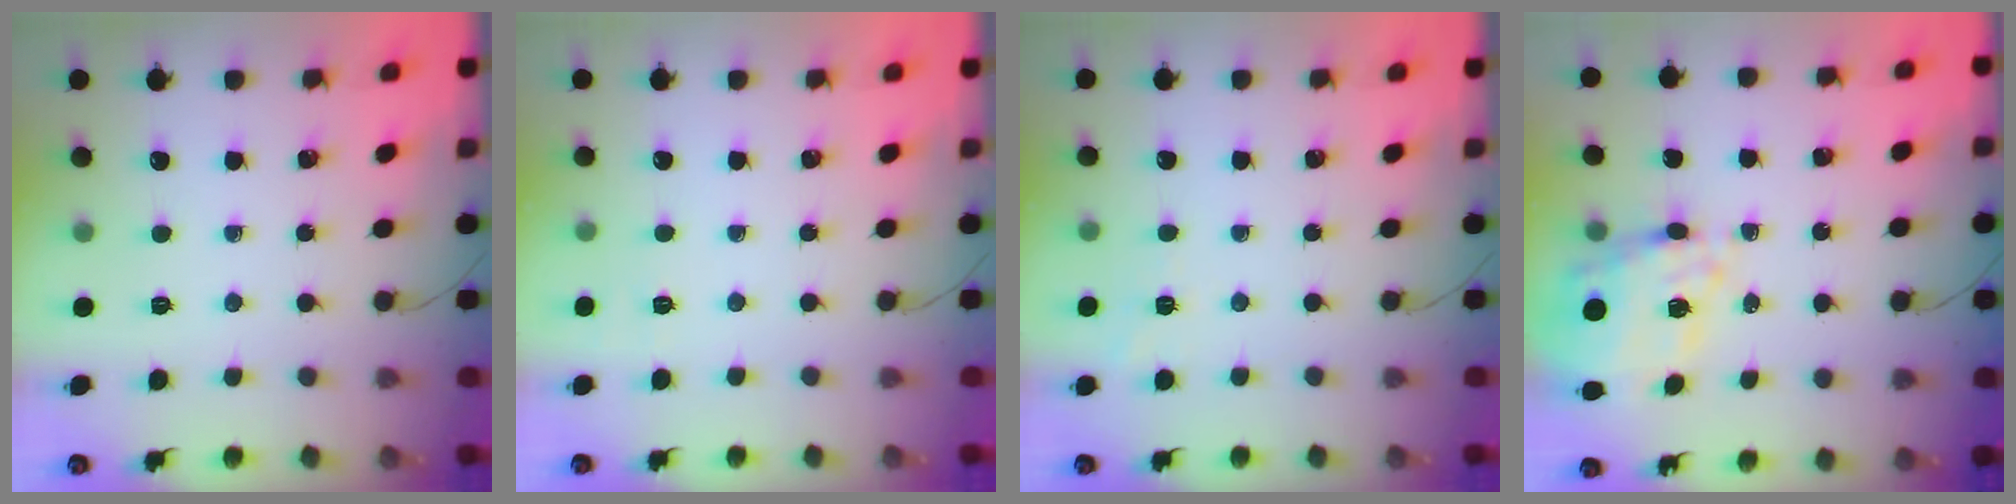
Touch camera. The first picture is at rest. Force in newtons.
{"total": 5.3, "press": 5.0, "slide": 1.8}
{"total": 2.3, "press": 1.8, "slide": 1.4}
{"total": 11.6, "press": 10.9, "slide": 4.1}